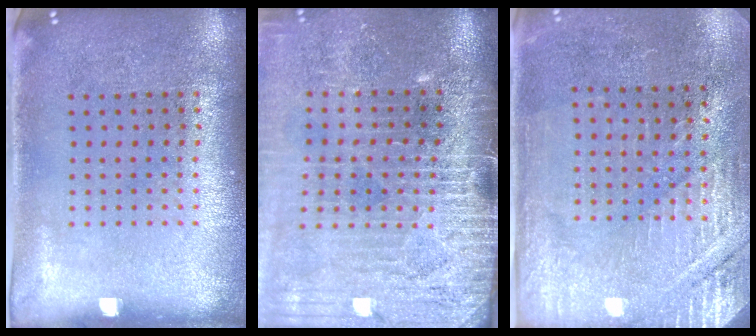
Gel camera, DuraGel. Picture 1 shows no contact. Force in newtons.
{"total": 4.0, "press": 3.5, "slide": 1.9}
{"total": 2.8, "press": 2.8, "slide": 0.5}